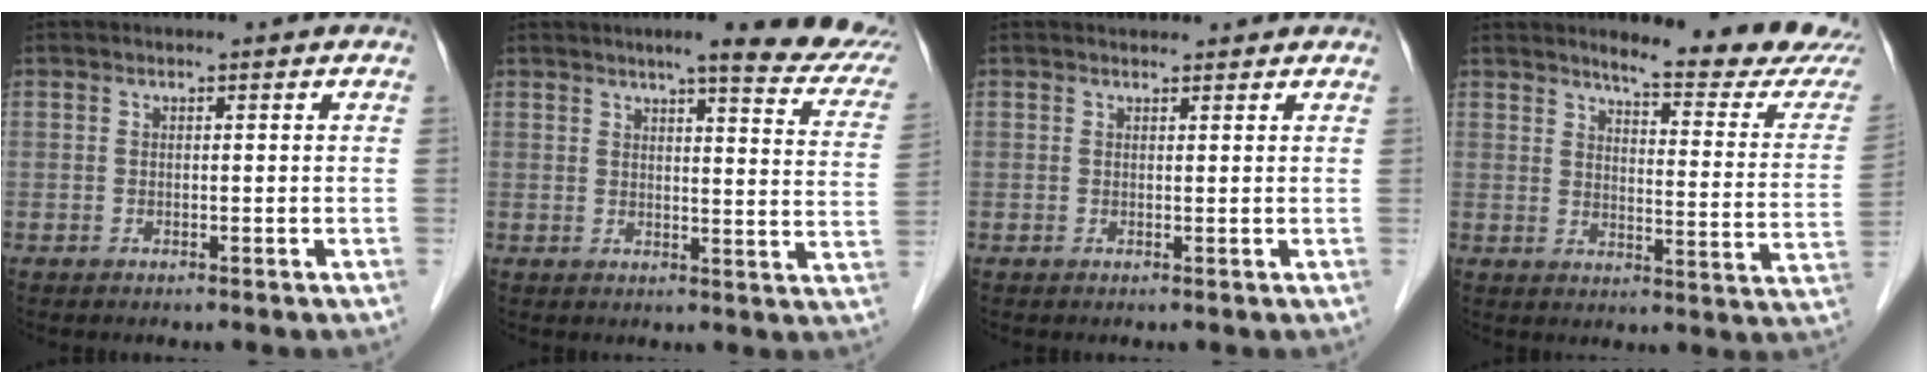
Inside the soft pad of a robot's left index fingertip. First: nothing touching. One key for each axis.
{"total": 16.5, "fx": 13.4, "fy": 2.0, "fz": 9.5, "tx": -0.100, "ty": -0.016, "tz": 0.140}
{"total": 2.9, "fx": 2.7, "fy": 0.8, "fz": 0.6, "tx": -0.010, "ty": 0.020, "tz": 0.032}
{"total": 15.6, "fx": 14.3, "fy": 0.6, "fz": 6.2, "tx": -0.078, "ty": -0.075, "tz": 0.164}